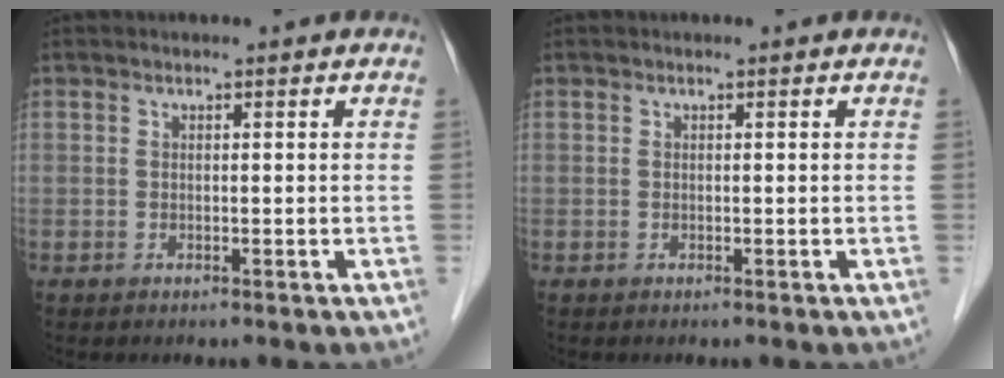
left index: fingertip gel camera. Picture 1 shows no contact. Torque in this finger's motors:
{"motor_torque": [-0.02, 0.02, 0.00, 0.00]}